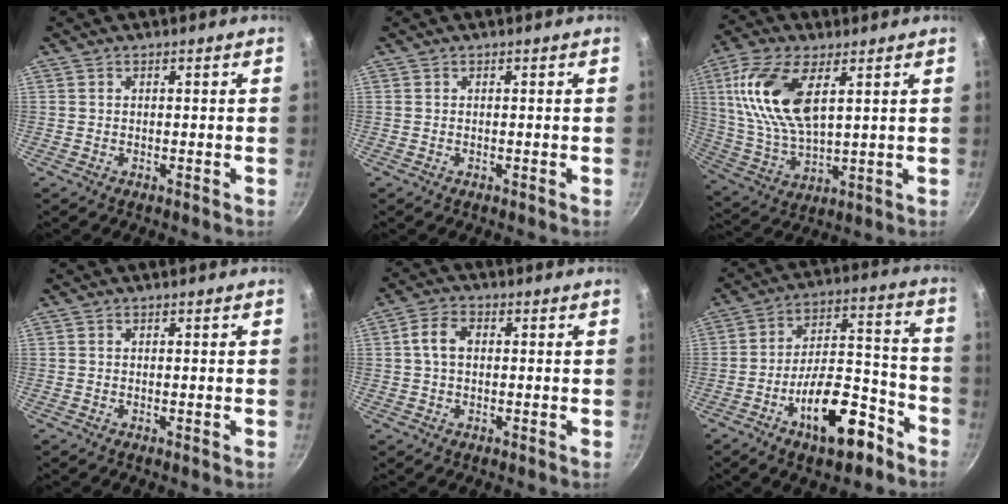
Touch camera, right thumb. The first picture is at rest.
{"total": 0.0}
{"total": 15.9, "force": [5.2, 7.5, 13.0], "torque": [-0.255, -0.014, 0.105]}
{"total": 0.0}
{"total": 4.9, "force": [0.5, 3.4, 3.5], "torque": [-0.062, 0.012, 0.002]}
{"total": 16.6, "force": [-9.1, 7.1, 12.0], "torque": [-0.154, 0.078, -0.136]}